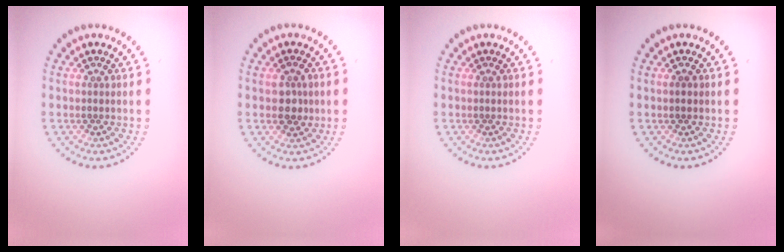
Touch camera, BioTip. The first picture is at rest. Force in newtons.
{"total": 2.2, "press": 2.2, "slide": 0.2}
{"total": 0.0}
{"total": 0.9, "press": 0.8, "slide": 0.1}